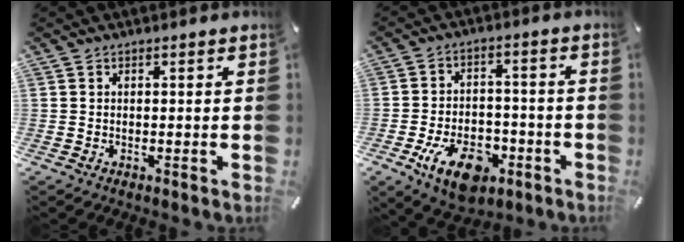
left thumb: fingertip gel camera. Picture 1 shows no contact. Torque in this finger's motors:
{"motor_torque": [-0.23, 2.22, 1.49, 0.81, 0.11]}